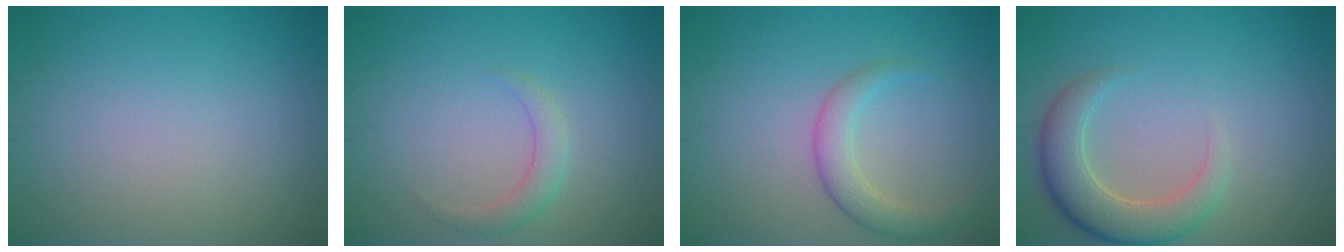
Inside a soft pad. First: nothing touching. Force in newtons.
{"total": 1.7, "press": 1.7, "slide": 0.0}
{"total": 2.9, "press": 2.9, "slide": 0.2}
{"total": 4.7, "press": 4.7, "slide": 0.4}